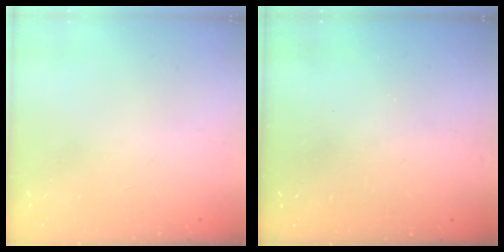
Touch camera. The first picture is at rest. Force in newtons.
{"total": 3.0, "press": 3.0, "slide": 0.1}